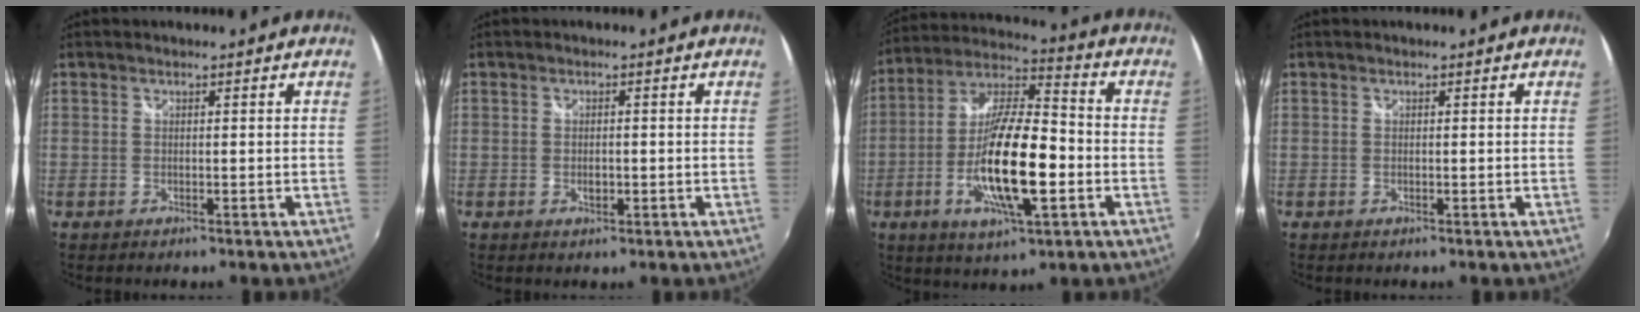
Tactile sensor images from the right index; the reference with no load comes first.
{"total": 2.0, "force": [-0.4, 1.3, 1.4], "torque": [-0.023, -0.001, -0.007]}
{"total": 18.1, "force": [-4.7, 4.8, 16.8], "torque": [-0.327, -0.009, -0.089]}
{"total": 0.0}